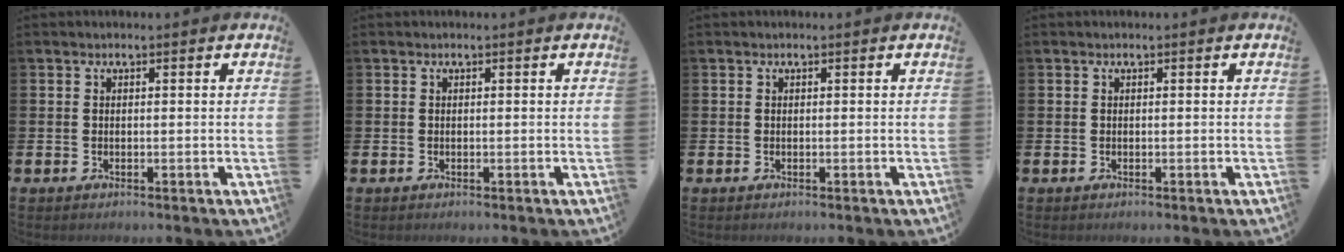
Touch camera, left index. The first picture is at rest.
{"total": 0.0}
{"total": 0.0}
{"total": 0.0}